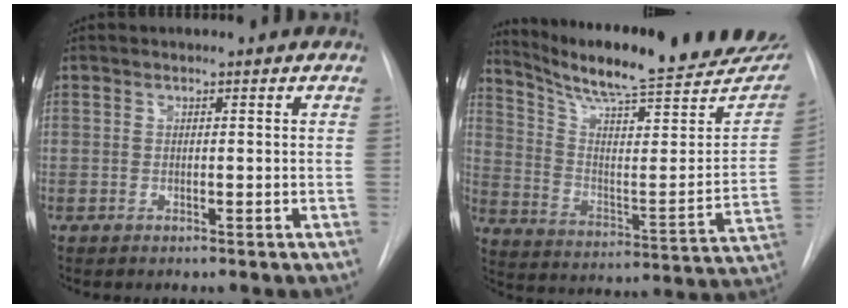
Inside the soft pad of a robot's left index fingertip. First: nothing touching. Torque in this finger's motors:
{"motor_torque": [0.09, -0.31, 0.15, 0.06]}